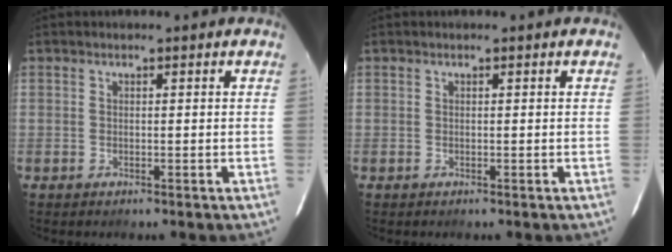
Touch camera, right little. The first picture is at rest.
{"total": 0.0}